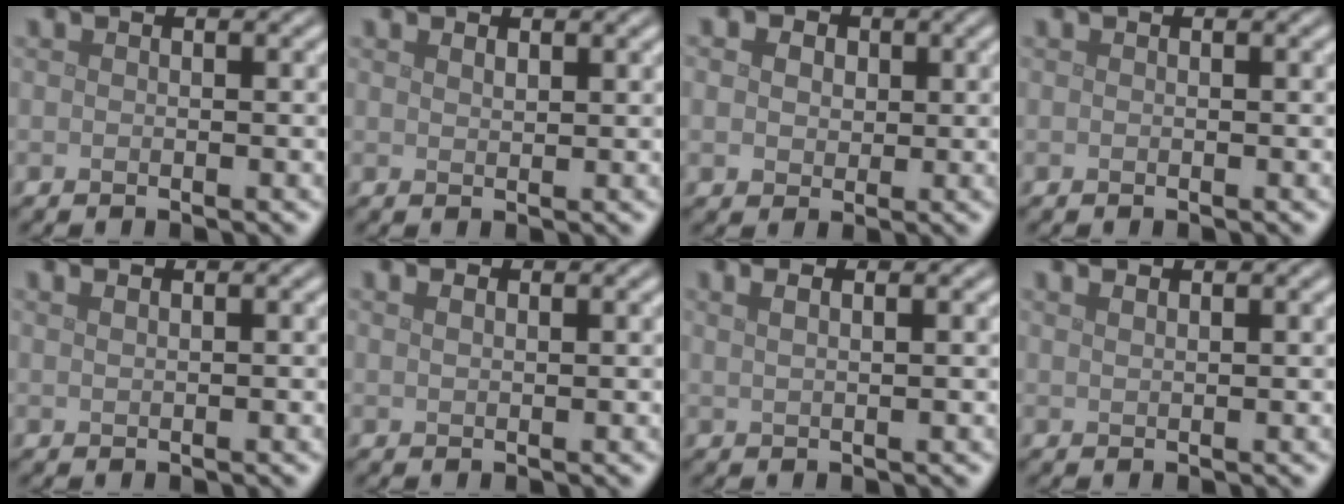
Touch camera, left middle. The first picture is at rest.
{"total": 0.9, "force": [0.7, 0.3, 0.4], "torque": [-0.010, -0.002, 0.015]}
{"total": 6.0, "force": [2.5, 4.5, 3.1], "torque": [-0.054, 0.025, 0.009]}
{"total": 0.0}
{"total": 1.2, "force": [0.9, 0.4, 0.7], "torque": [-0.007, -0.004, 0.011]}
{"total": 1.0, "force": [0.7, 0.5, 0.6], "torque": [-0.015, 0.000, 0.015]}
{"total": 2.9, "force": [1.6, 1.3, 2.1], "torque": [-0.018, 0.008, 0.002]}
{"total": 1.3, "force": [1.1, 0.4, 0.6], "torque": [-0.006, 0.000, 0.013]}